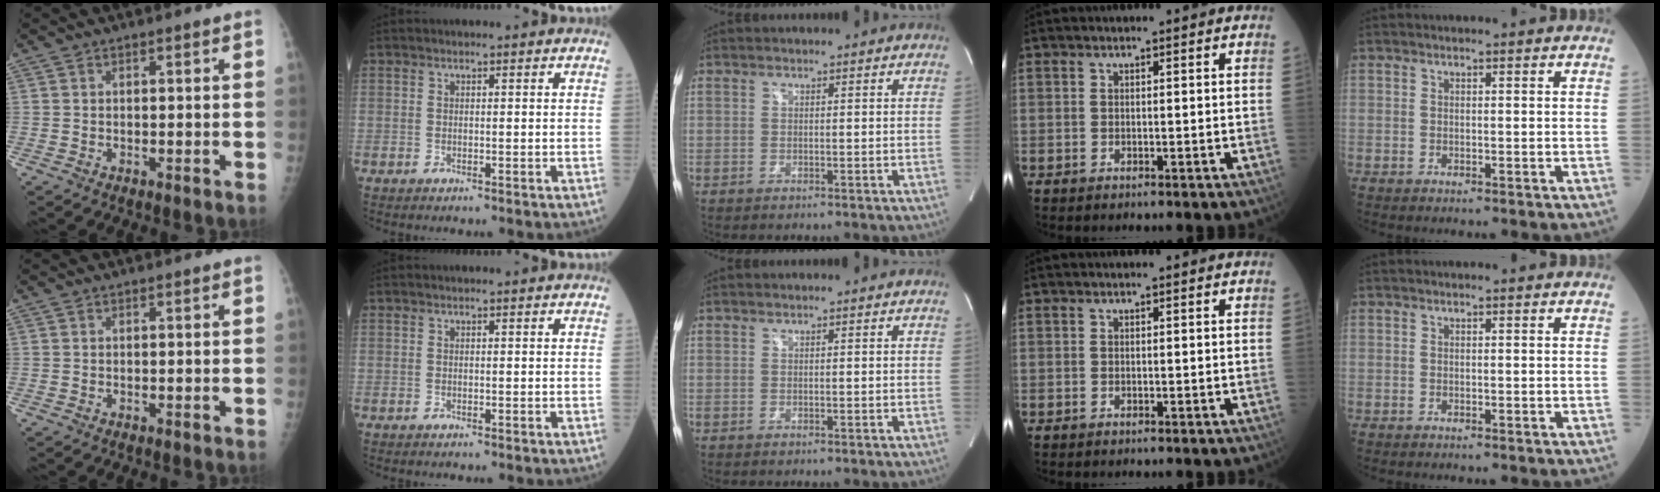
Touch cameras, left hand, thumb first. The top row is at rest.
{}